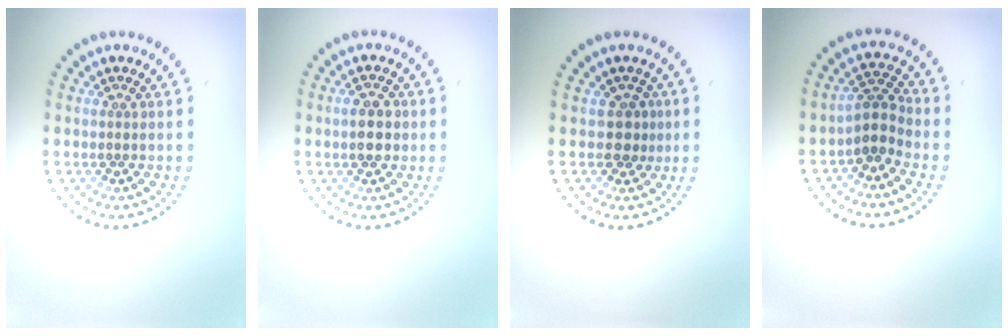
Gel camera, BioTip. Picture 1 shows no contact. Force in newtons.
{"total": 2.7, "press": 2.7, "slide": 0.1}
{"total": 1.7, "press": 1.3, "slide": 1.1}
{"total": 2.6, "press": 2.0, "slide": 1.7}